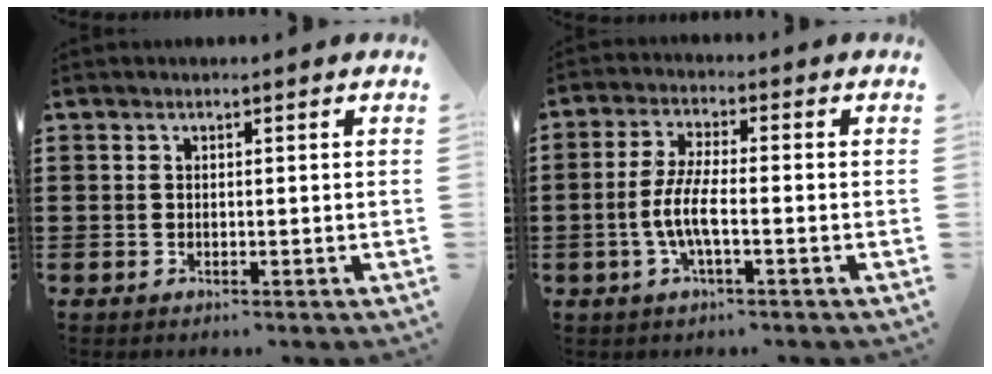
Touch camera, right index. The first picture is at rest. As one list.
[{"total": 5.6, "force": [-1.8, 1.2, 5.2], "torque": [-0.117, -0.008, -0.041]}]